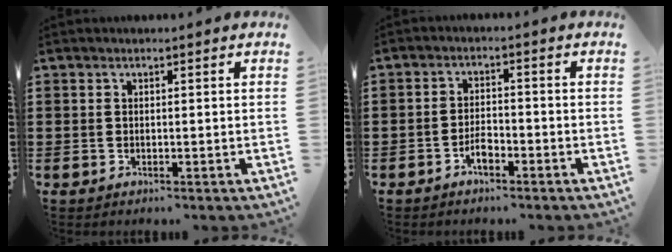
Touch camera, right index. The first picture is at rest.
{"total": 2.9, "force": [-1.8, 1.0, 2.1], "torque": [-0.046, -0.001, -0.035]}